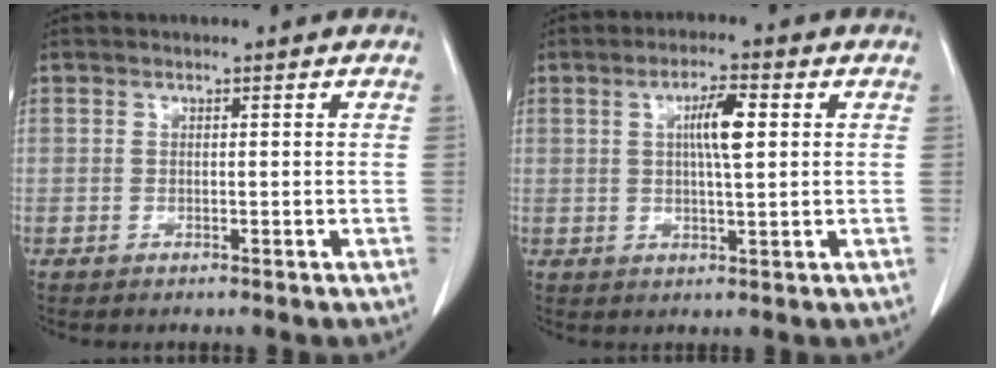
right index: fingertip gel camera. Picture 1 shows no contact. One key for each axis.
{"total": 5.4, "fx": 1.3, "fy": 0.7, "fz": 5.2, "tx": -0.093, "ty": 0.003, "tz": 0.022}